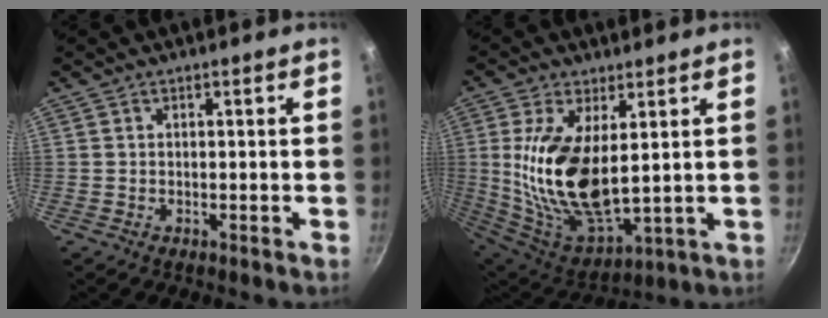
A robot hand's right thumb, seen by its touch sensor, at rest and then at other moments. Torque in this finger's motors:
{"motor_torque": [1.04, 1.44, 2.07, -0.14, 0.20]}